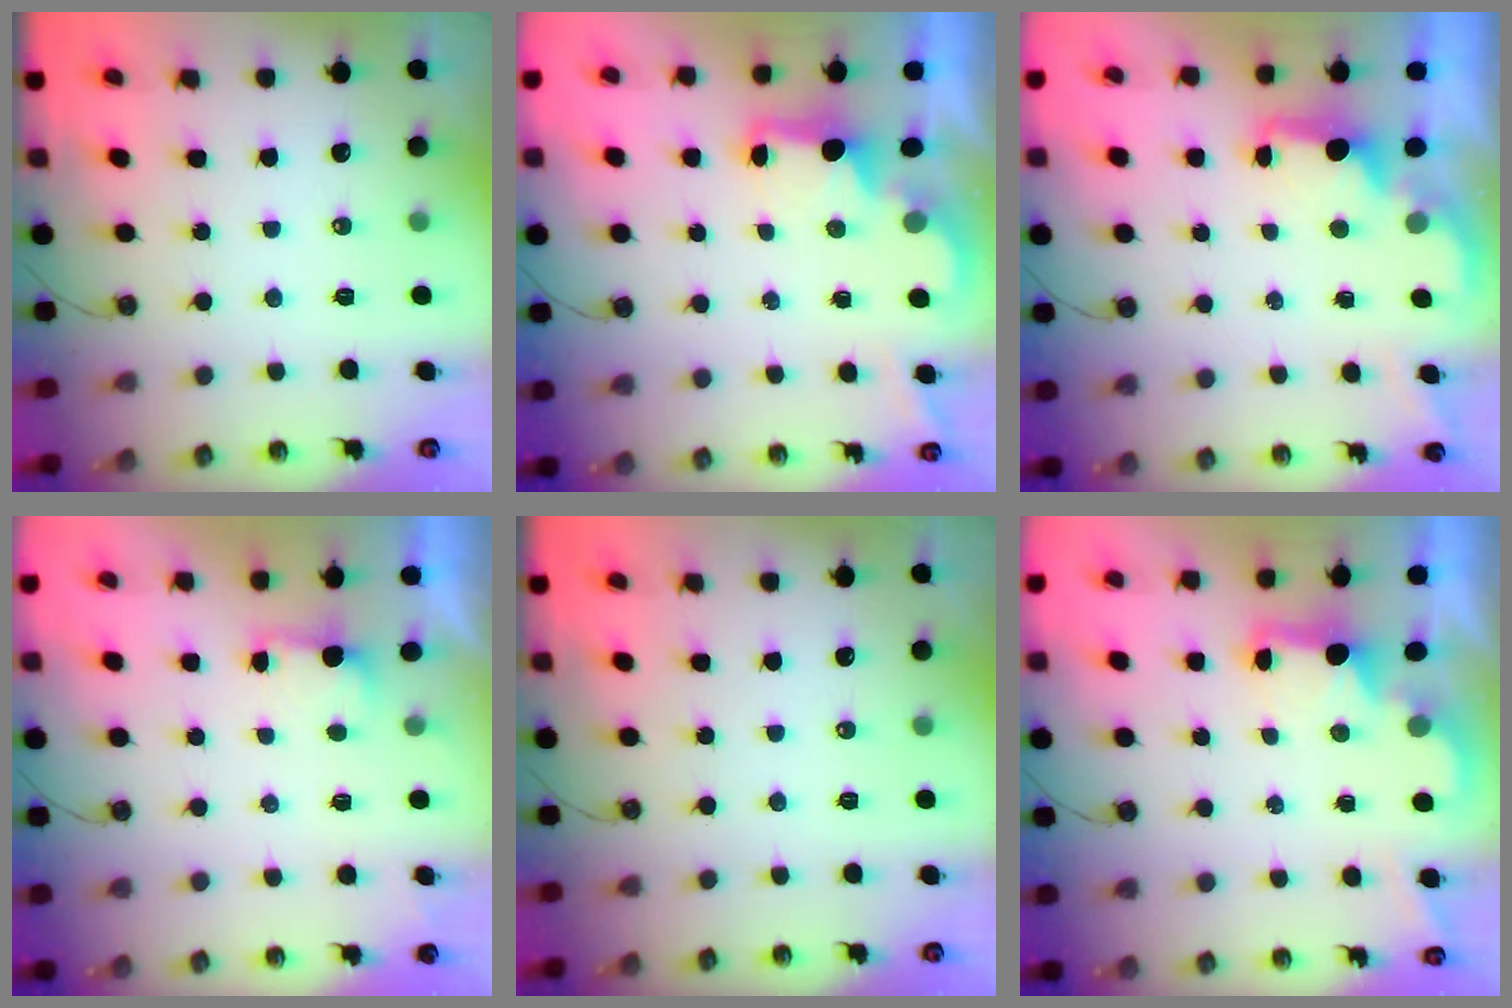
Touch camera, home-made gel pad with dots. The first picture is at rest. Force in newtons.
{"total": 2.2, "press": 2.1, "slide": 0.8}
{"total": 1.8, "press": 1.6, "slide": 0.8}
{"total": 2.2, "press": 2.0, "slide": 0.9}
{"total": 0.0}
{"total": 2.1, "press": 2.0, "slide": 0.7}